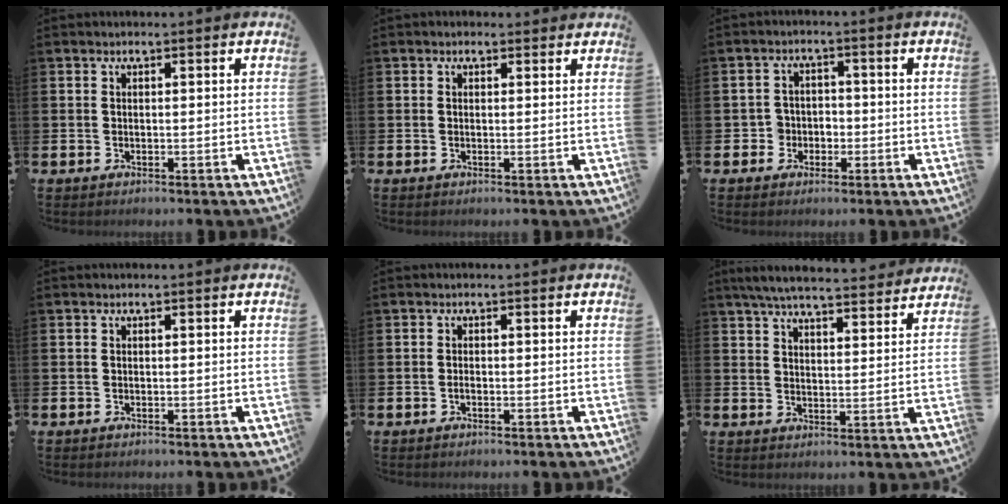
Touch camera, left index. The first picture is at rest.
{"total": 0.7, "force": [0.4, 0.5, 0.2], "torque": [0.009, 0.001, 0.005]}
{"total": 3.2, "force": [-1.3, 2.9, 0.3], "torque": [-0.015, 0.007, -0.032]}
{"total": 0.0}
{"total": 0.5, "force": [-0.3, 0.2, 0.4], "torque": [-0.012, 0.000, -0.005]}
{"total": 6.3, "force": [6.1, 0.6, 1.6], "torque": [-0.045, -0.037, 0.107]}